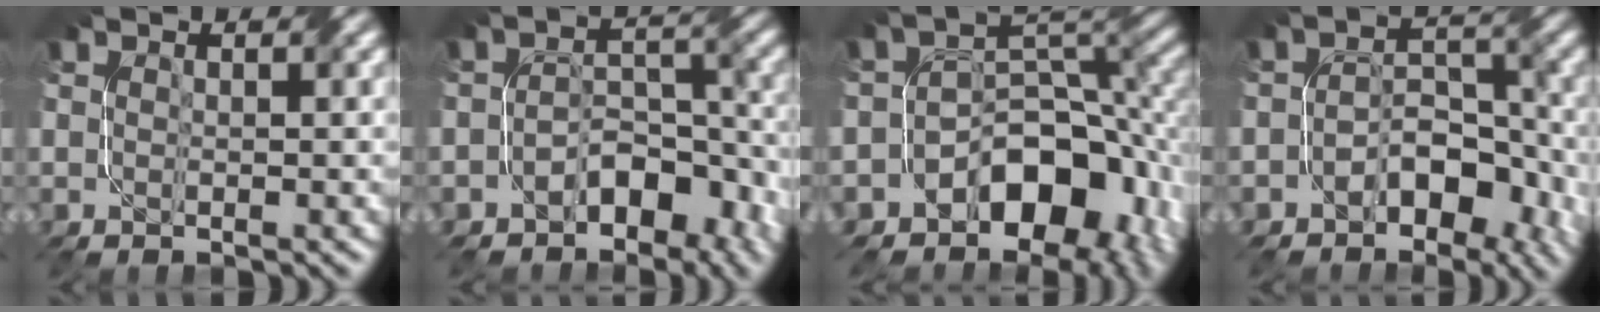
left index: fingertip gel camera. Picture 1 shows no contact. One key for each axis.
{"total": 5.6, "fx": -3.0, "fy": 3.3, "fz": 3.4, "tx": -0.038, "ty": 0.003, "tz": -0.051}
{"total": 10.4, "fx": -5.2, "fy": 6.6, "fz": 6.1, "tx": -0.073, "ty": -0.008, "tz": -0.082}
{"total": 5.4, "fx": -2.5, "fy": 3.3, "fz": 3.4, "tx": -0.040, "ty": 0.000, "tz": -0.043}